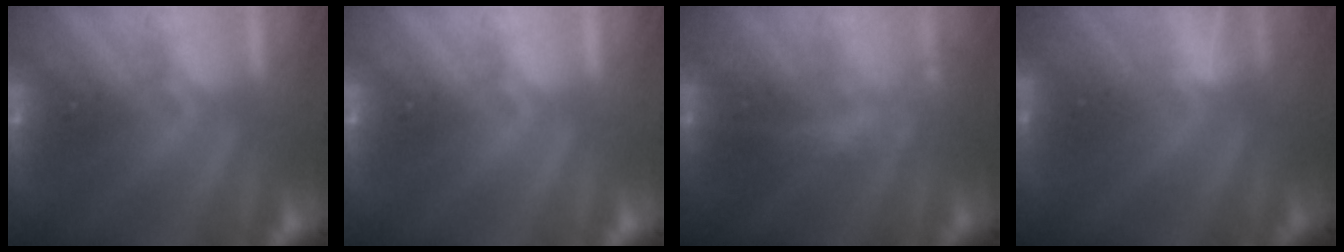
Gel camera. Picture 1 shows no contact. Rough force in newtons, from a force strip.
{"total": 0.0}
{"total": 2.1}
{"total": 1.6}